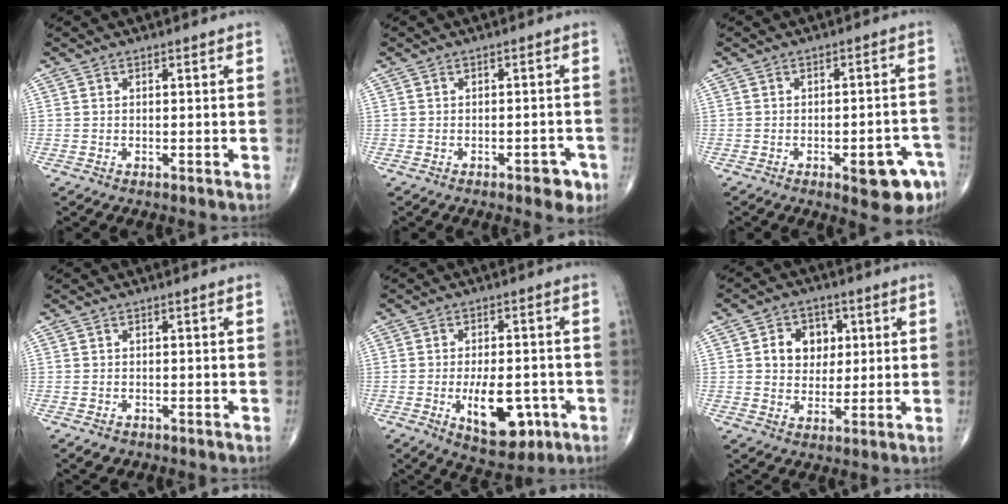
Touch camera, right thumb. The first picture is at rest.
{"total": 3.7, "force": [-2.1, 1.7, 2.6], "torque": [-0.020, 0.013, -0.022]}
{"total": 8.8, "force": [-4.3, 3.0, 7.1], "torque": [-0.069, 0.026, -0.045]}
{"total": 1.8, "force": [-1.1, 1.2, 0.6], "torque": [-0.008, 0.002, -0.013]}
{"total": 11.3, "force": [-3.6, 5.7, 9.1], "torque": [-0.116, 0.007, -0.042]}
{"total": 7.9, "force": [1.8, 6.4, 4.2], "torque": [-0.024, -0.001, 0.028]}